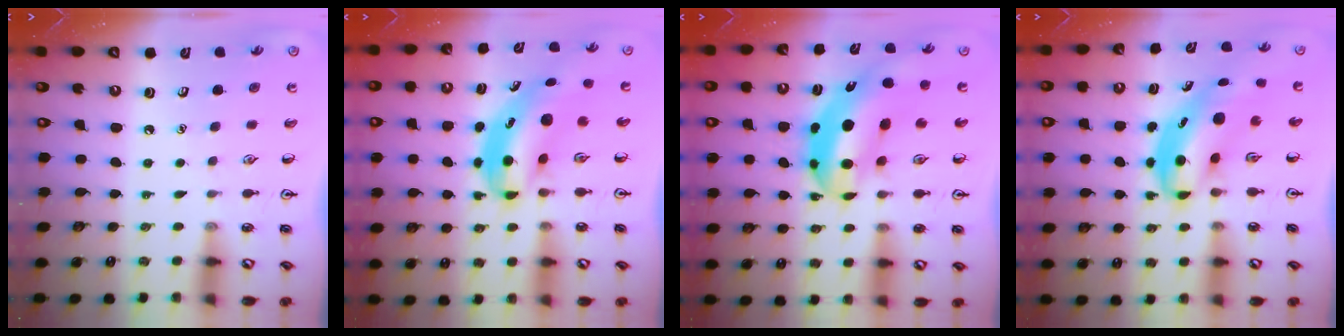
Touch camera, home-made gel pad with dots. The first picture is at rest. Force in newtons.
{"total": 7.1, "press": 6.9, "slide": 1.8}
{"total": 11.9, "press": 11.3, "slide": 3.6}
{"total": 6.5, "press": 6.2, "slide": 1.8}